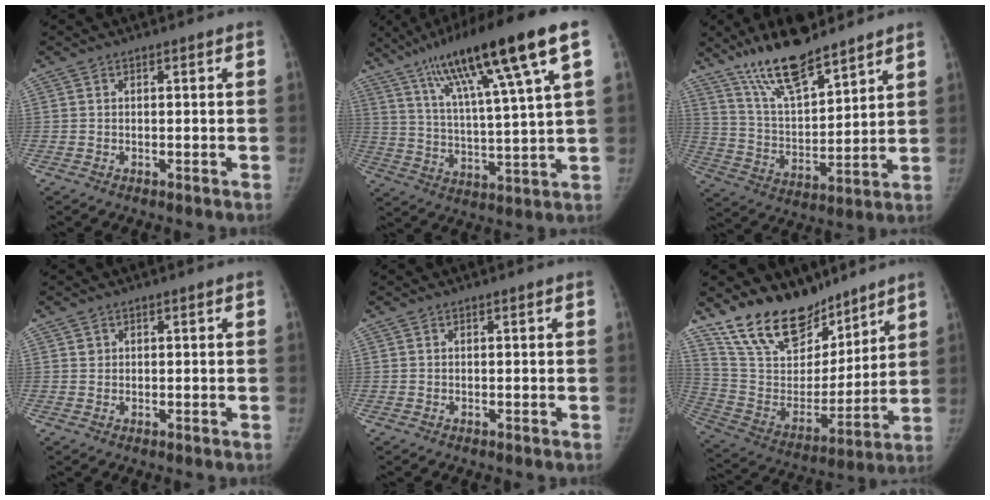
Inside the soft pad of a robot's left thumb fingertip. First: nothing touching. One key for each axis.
{"total": 21.2, "fx": 11.1, "fy": 2.1, "fz": 17.9, "tx": -0.291, "ty": -0.017, "tz": 0.183}
{"total": 15.7, "fx": 11.9, "fy": 4.6, "fz": 9.1, "tx": -0.133, "ty": -0.063, "tz": 0.222}
{"total": 0.8, "fx": 0.4, "fy": 0.7, "fz": 0.1, "tx": 0.006, "ty": -0.001, "tz": 0.005}
{"total": 0.0}
{"total": 20.6, "fx": 16.3, "fy": 9.8, "fz": 7.9, "tx": -0.095, "ty": -0.091, "tz": 0.294}